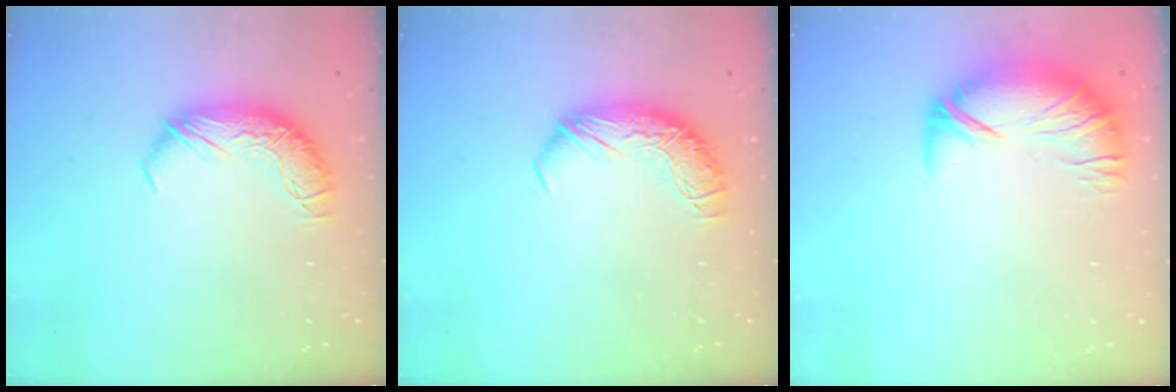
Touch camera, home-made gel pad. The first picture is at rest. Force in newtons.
{"total": 0.0}
{"total": 3.1, "press": 2.1, "slide": 2.3}